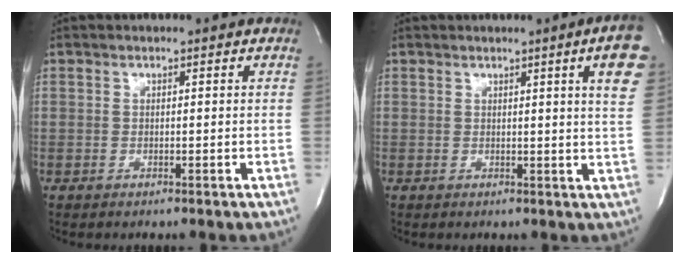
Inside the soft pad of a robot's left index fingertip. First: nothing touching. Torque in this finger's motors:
{"motor_torque": [0.54, -0.31, 0.12, 0.06]}